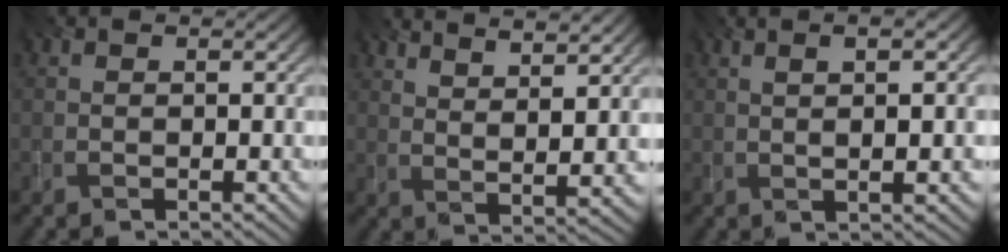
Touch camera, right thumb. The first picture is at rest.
{"total": 8.8, "force": [6.7, 1.4, 5.5], "torque": [-0.079, -0.008, 0.097]}
{"total": 4.2, "force": [1.1, 0.4, 4.0], "torque": [-0.058, 0.007, 0.014]}